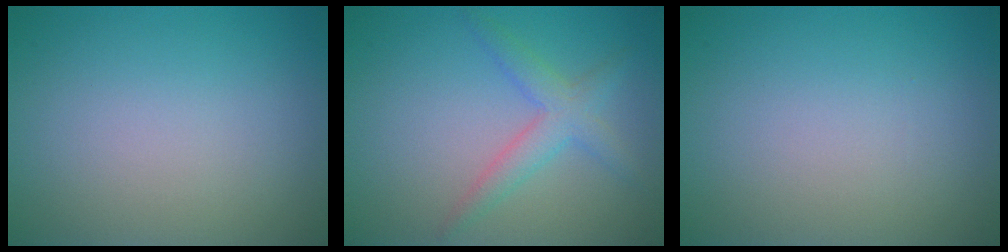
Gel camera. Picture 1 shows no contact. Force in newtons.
{"total": 2.9, "press": 2.9, "slide": 0.1}
{"total": 0.0}